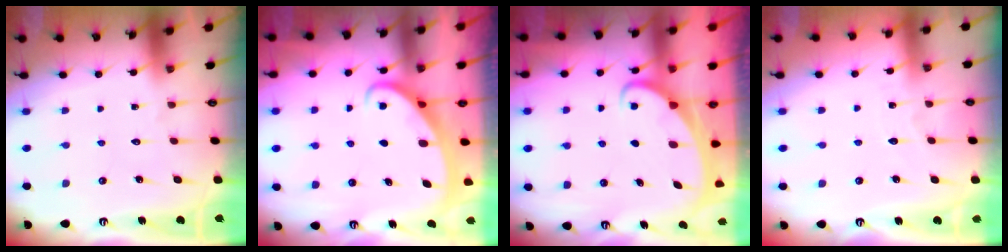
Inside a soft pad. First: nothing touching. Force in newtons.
{"total": 2.4, "press": 2.4, "slide": 0.4}
{"total": 2.4, "press": 2.4, "slide": 0.3}
{"total": 2.7, "press": 2.7, "slide": 0.3}